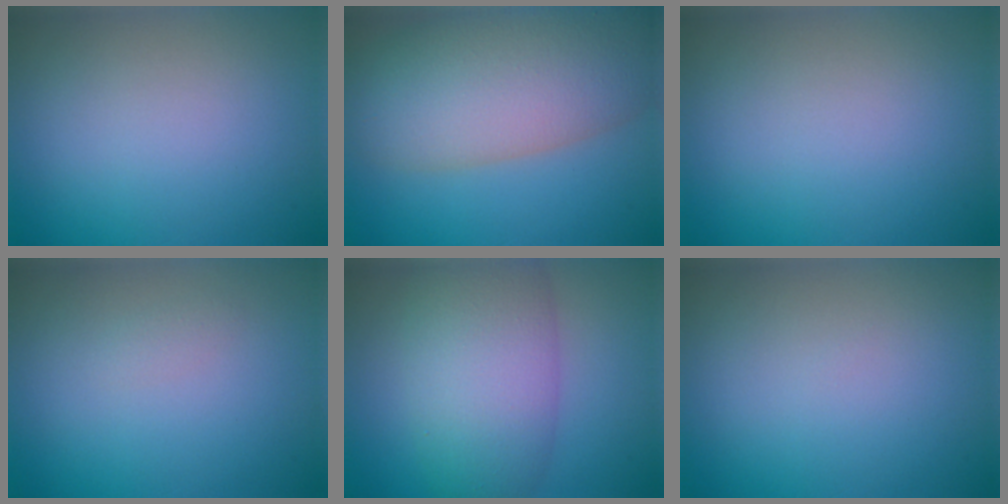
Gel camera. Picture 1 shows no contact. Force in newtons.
{"total": 11.3, "press": 11.3, "slide": 0.7}
{"total": 0.0}
{"total": 0.6, "press": 0.6, "slide": 0.0}
{"total": 8.2, "press": 8.2, "slide": 0.2}
{"total": 0.0}